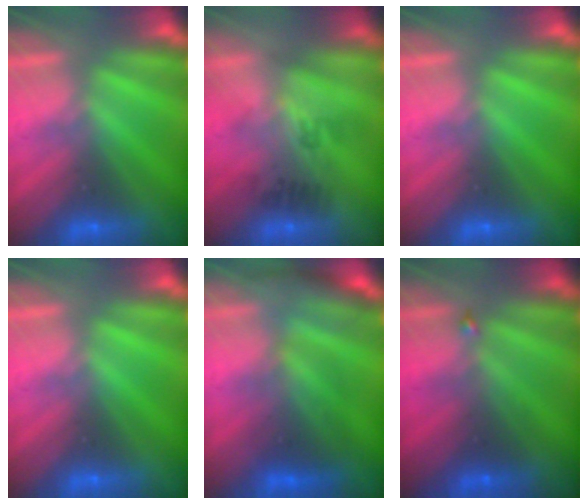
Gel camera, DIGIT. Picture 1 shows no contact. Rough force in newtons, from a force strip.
{"total": 2.4}
{"total": 0.0}
{"total": 0.0}
{"total": 2.5}
{"total": 1.9}